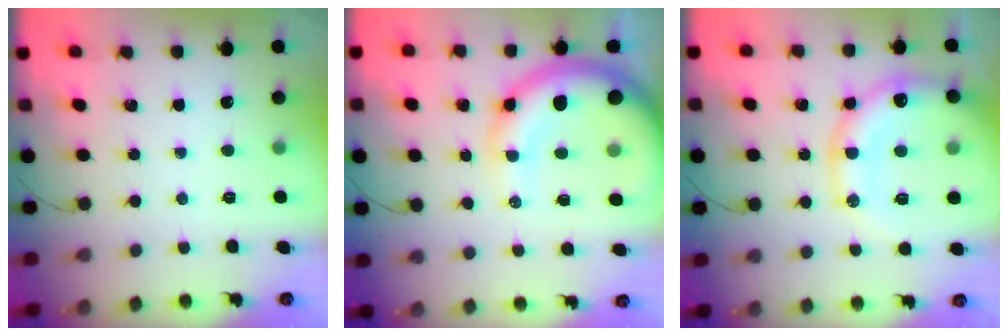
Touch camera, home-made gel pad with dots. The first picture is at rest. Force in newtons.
{"total": 14.7, "press": 14.2, "slide": 3.8}
{"total": 19.8, "press": 19.5, "slide": 3.2}